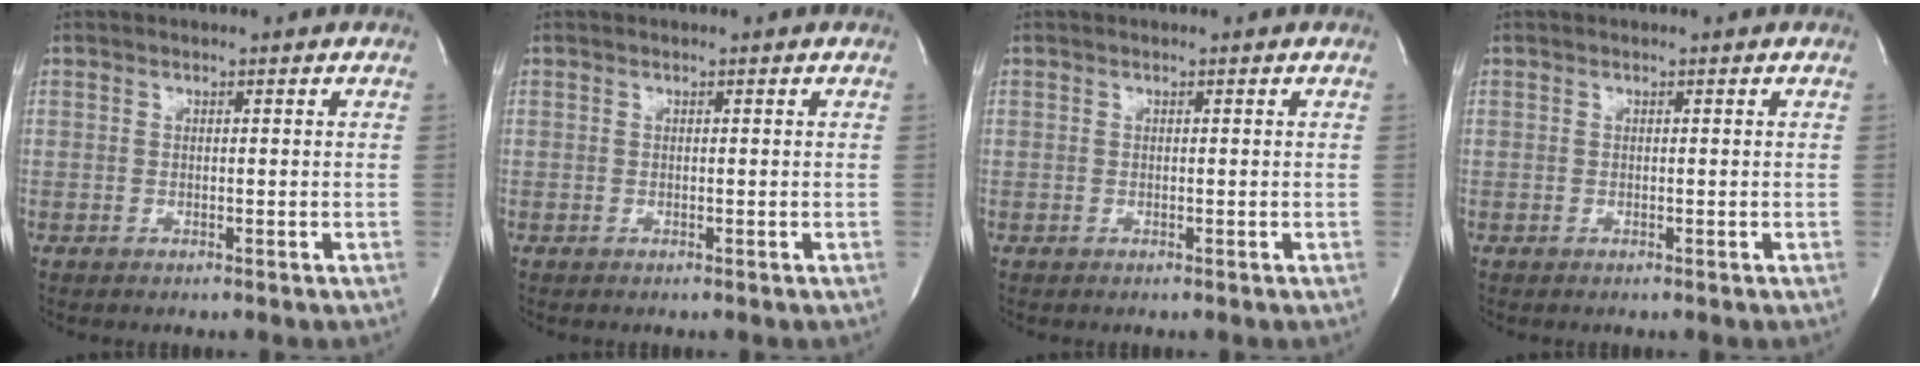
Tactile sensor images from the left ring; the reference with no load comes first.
{"total": 0.0}
{"total": 0.0}
{"total": 0.0}